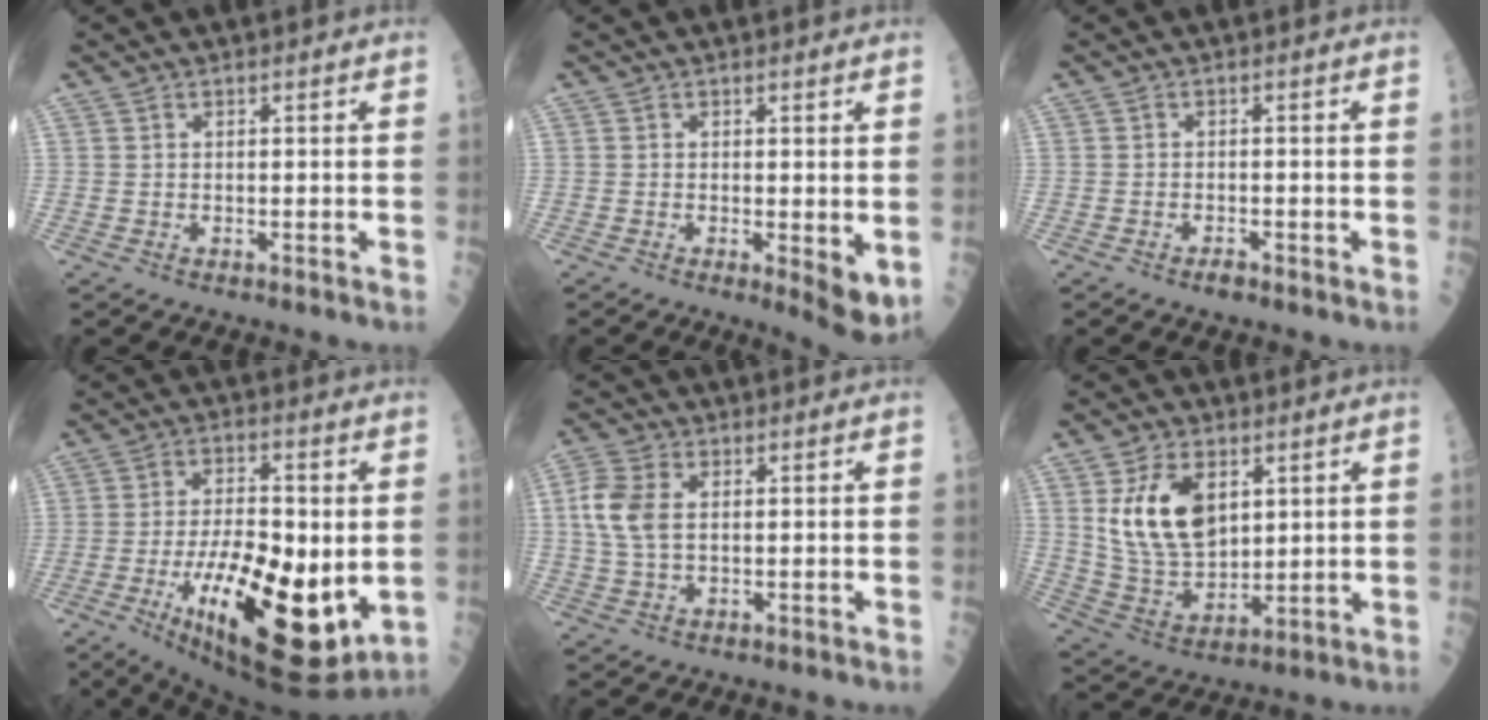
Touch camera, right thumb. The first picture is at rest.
{"total": 5.2, "force": [-0.4, 1.4, 5.0], "torque": [-0.063, -0.014, -0.007]}
{"total": 1.5, "force": [-1.0, 0.6, 0.9], "torque": [-0.013, 0.004, -0.019]}
{"total": 25.0, "force": [-5.7, 8.8, 22.7], "torque": [-0.339, -0.026, -0.070]}
{"total": 7.8, "force": [1.2, 4.7, 6.1], "torque": [-0.144, 0.008, 0.021]}
{"total": 14.4, "force": [4.5, 8.7, 10.5], "torque": [-0.177, -0.019, 0.099]}